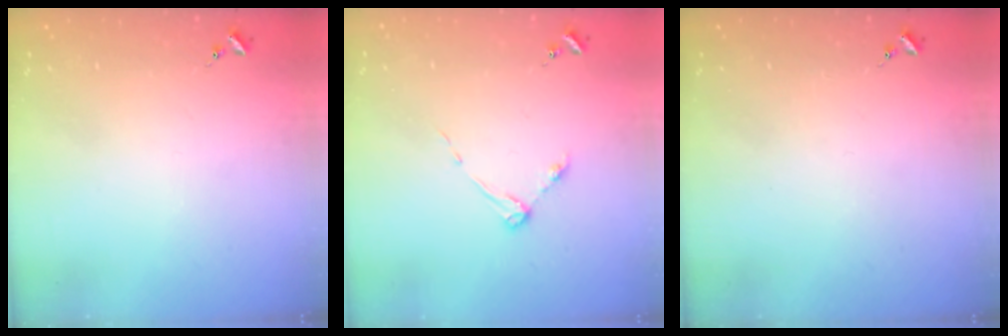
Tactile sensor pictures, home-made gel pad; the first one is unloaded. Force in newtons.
{"total": 3.7, "press": 3.7, "slide": 0.4}
{"total": 0.0}